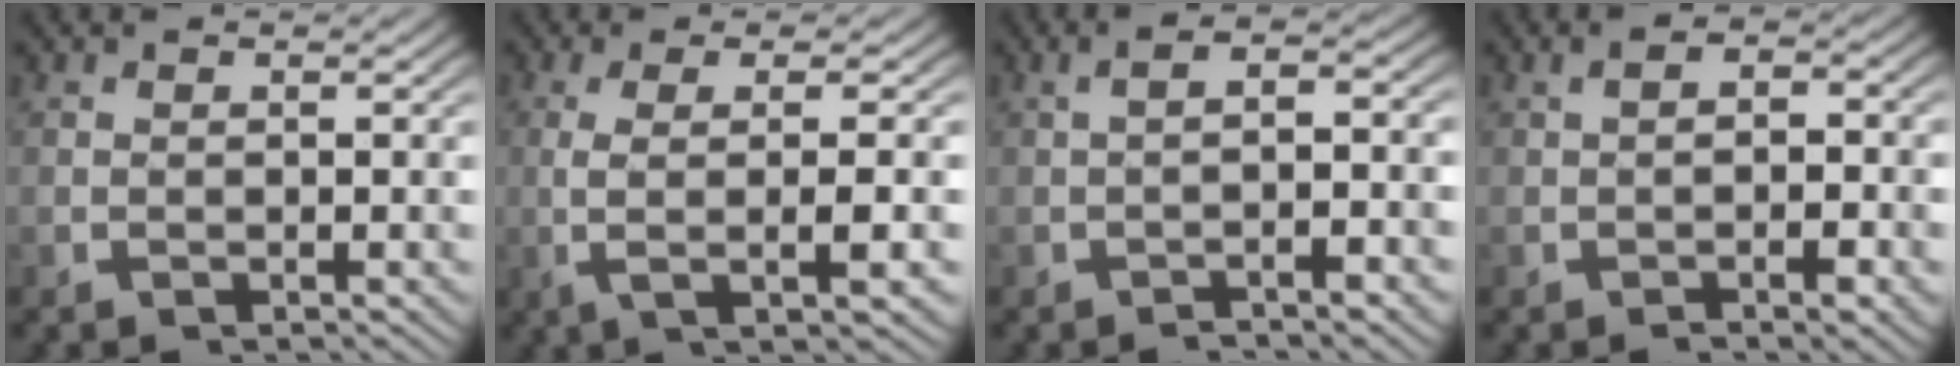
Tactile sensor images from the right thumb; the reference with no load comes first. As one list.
[{"total": 6.2, "force": [-0.2, 1.6, 6.0], "torque": [-0.123, -0.001, 0.003]}, {"total": 3.5, "force": [-0.8, 1.2, 3.2], "torque": [-0.046, 0.013, -0.019]}, {"total": 2.5, "force": [-0.9, 1.3, 2.0], "torque": [-0.023, 0.003, -0.018]}]